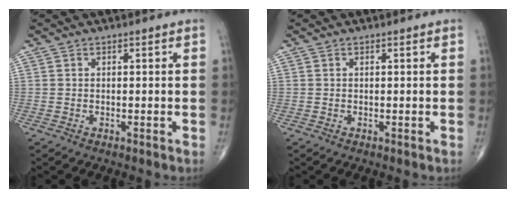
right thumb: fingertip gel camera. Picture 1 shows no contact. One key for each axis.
{"total": 0.0}